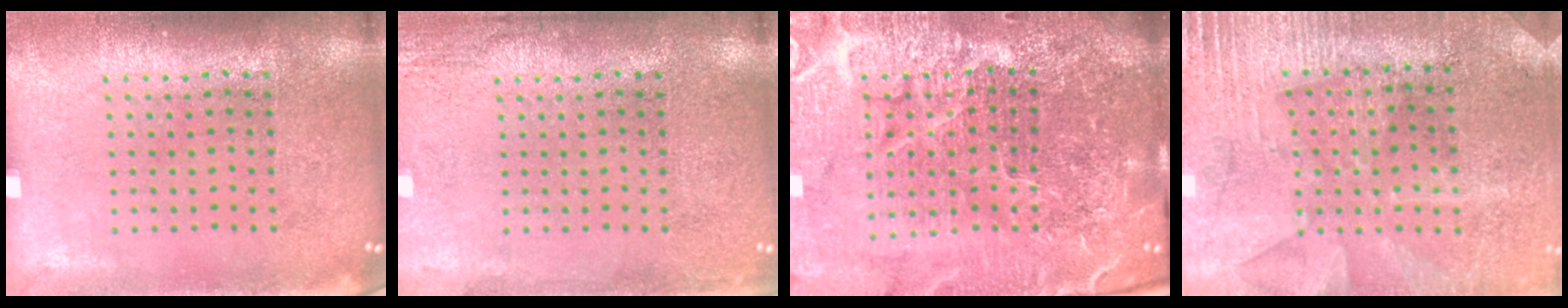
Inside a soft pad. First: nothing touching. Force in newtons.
{"total": 1.9, "press": 1.9, "slide": 0.2}
{"total": 6.7, "press": 5.8, "slide": 3.2}
{"total": 2.8, "press": 2.7, "slide": 0.6}